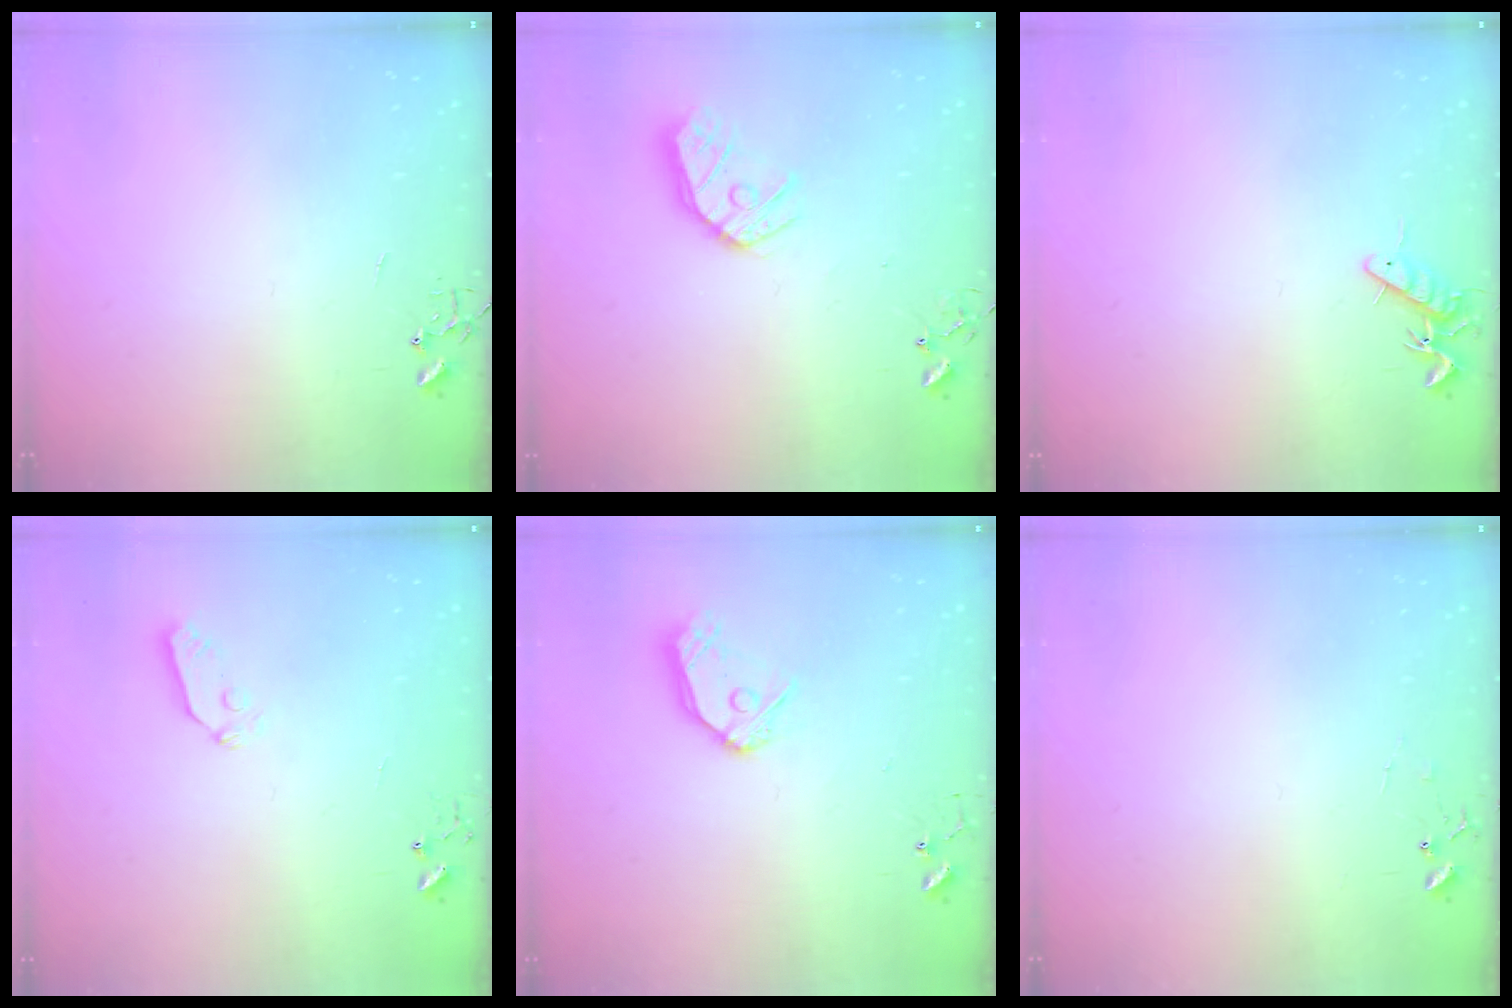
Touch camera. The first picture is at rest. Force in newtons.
{"total": 12.6, "press": 12.5, "slide": 1.4}
{"total": 7.6, "press": 7.5, "slide": 0.8}
{"total": 3.9, "press": 3.9, "slide": 0.6}
{"total": 12.1, "press": 12.0, "slide": 1.3}
{"total": 6.9, "press": 6.9, "slide": 0.4}